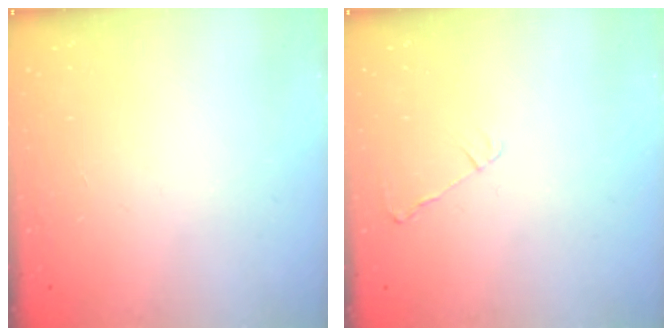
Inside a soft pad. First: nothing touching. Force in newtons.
{"total": 2.6, "press": 2.6, "slide": 0.5}